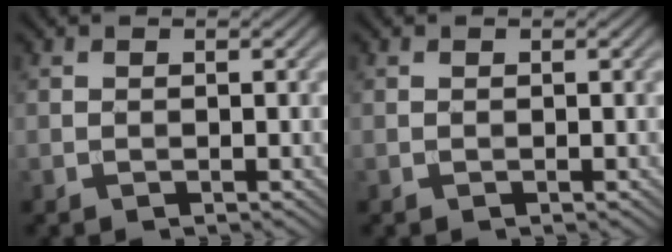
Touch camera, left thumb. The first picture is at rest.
{"total": 0.0}